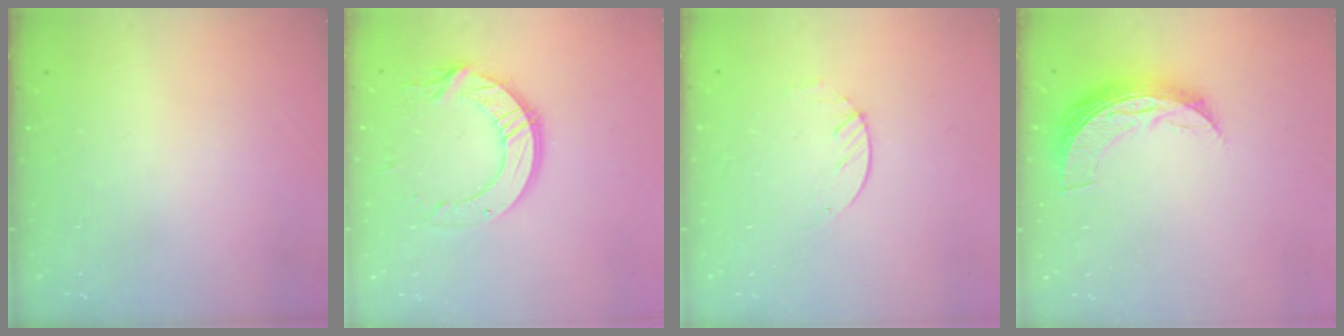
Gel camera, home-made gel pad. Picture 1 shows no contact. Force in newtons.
{"total": 12.1, "press": 12.0, "slide": 0.6}
{"total": 2.0, "press": 2.0, "slide": 0.2}
{"total": 9.9, "press": 9.8, "slide": 0.6}